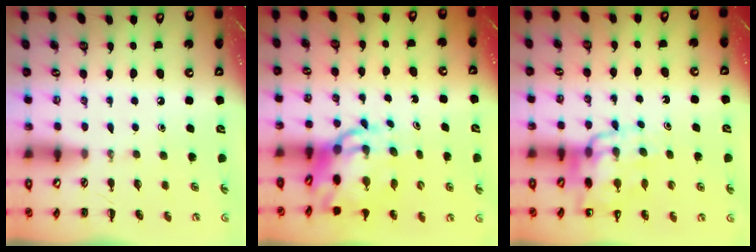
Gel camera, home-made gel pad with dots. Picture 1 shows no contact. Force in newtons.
{"total": 9.2, "press": 9.0, "slide": 2.2}
{"total": 13.9, "press": 13.4, "slide": 3.8}